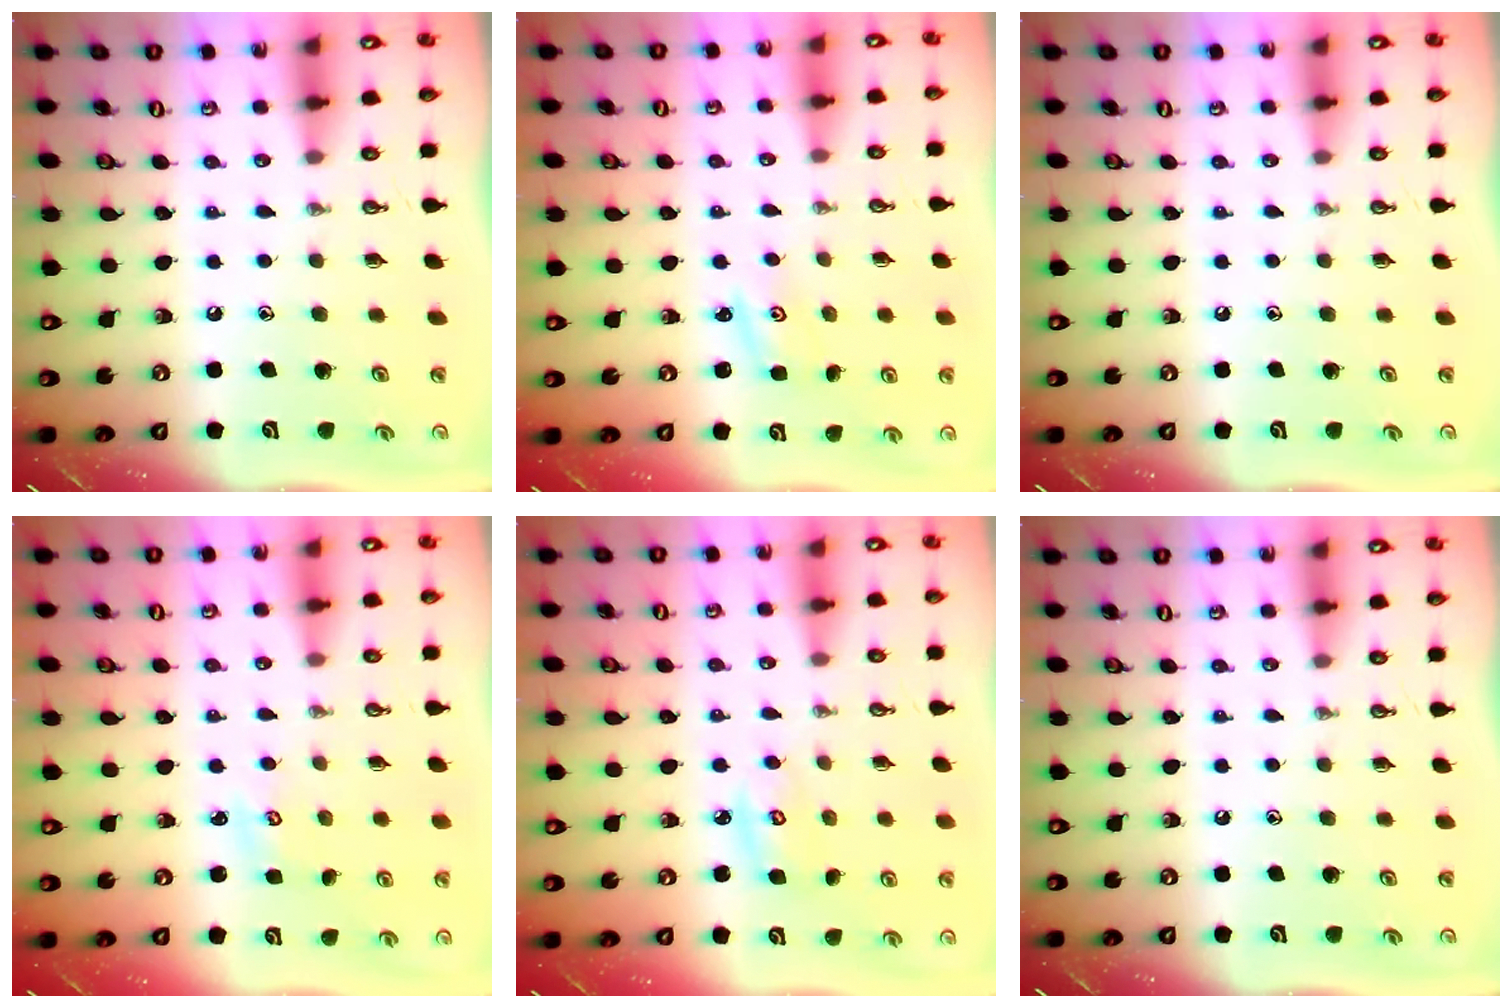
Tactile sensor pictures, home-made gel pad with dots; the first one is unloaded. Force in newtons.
{"total": 1.5, "press": 1.5, "slide": 0.3}
{"total": 0.0}
{"total": 2.2, "press": 2.2, "slide": 0.3}
{"total": 3.4, "press": 3.4, "slide": 0.4}
{"total": 0.0}